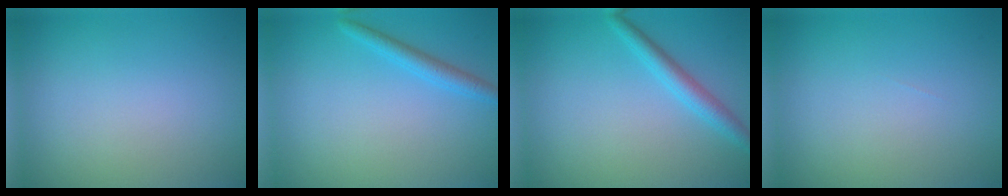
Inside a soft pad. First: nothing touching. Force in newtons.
{"total": 1.9, "press": 1.9, "slide": 0.2}
{"total": 2.4, "press": 2.4, "slide": 0.1}
{"total": 0.0}